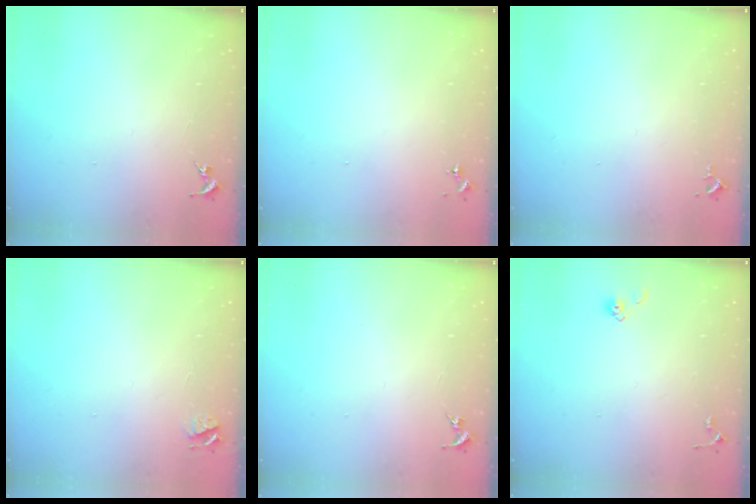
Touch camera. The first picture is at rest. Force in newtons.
{"total": 0.0}
{"total": 2.6, "press": 2.6, "slide": 0.4}
{"total": 3.9, "press": 3.9, "slide": 0.4}
{"total": 0.0}
{"total": 3.3, "press": 3.3, "slide": 0.4}